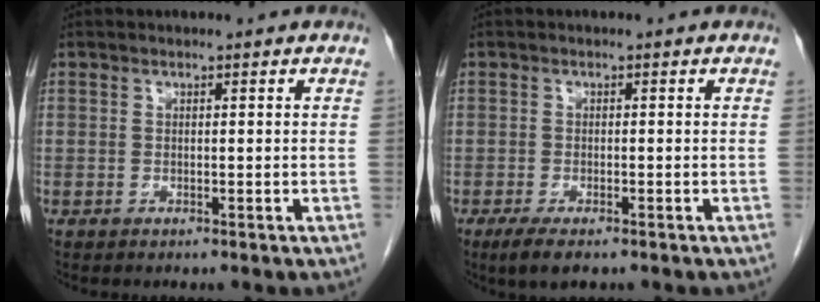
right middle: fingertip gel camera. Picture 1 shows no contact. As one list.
[{"total": 3.6, "force": [-2.4, 1.0, 2.6], "torque": [-0.051, -0.008, -0.037]}]